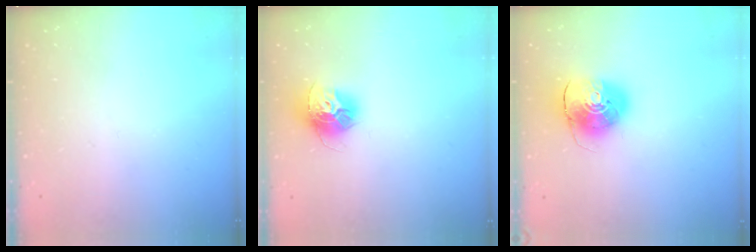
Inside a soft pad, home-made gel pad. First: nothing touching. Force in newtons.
{"total": 13.2, "press": 13.1, "slide": 1.3}
{"total": 9.8, "press": 9.7, "slide": 1.4}